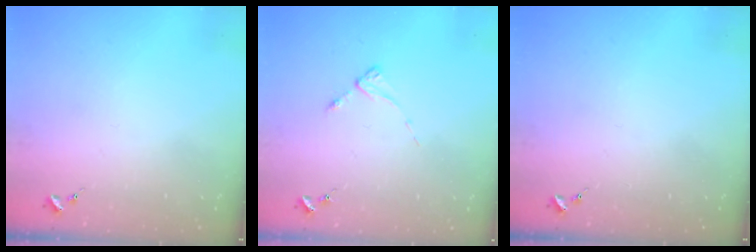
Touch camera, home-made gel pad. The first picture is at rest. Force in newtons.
{"total": 2.4, "press": 2.4, "slide": 0.3}
{"total": 0.0}